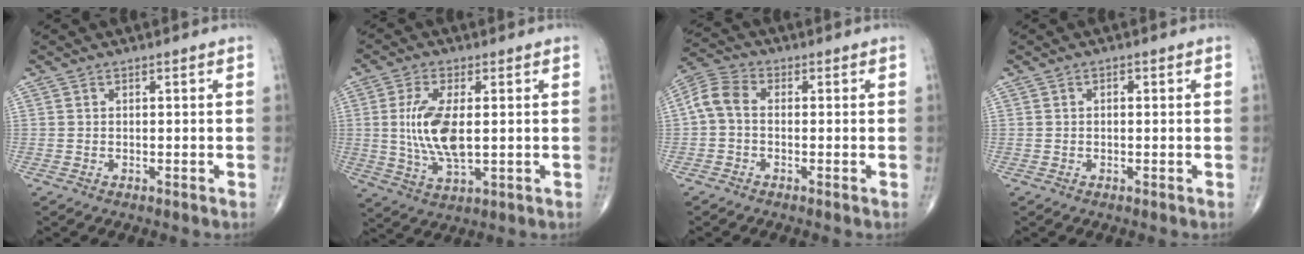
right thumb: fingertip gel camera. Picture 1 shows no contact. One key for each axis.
{"total": 10.8, "fx": 0.6, "fy": 4.5, "fz": 9.8, "tx": -0.205, "ty": -0.013, "tz": 0.017}
{"total": 5.7, "fx": -0.3, "fy": 3.8, "fz": 4.2, "tx": -0.084, "ty": 0.019, "tz": -0.019}
{"total": 0.7, "fx": 0.1, "fy": 0.4, "fz": 0.6, "tx": -0.010, "ty": 0.001, "tz": 0.000}